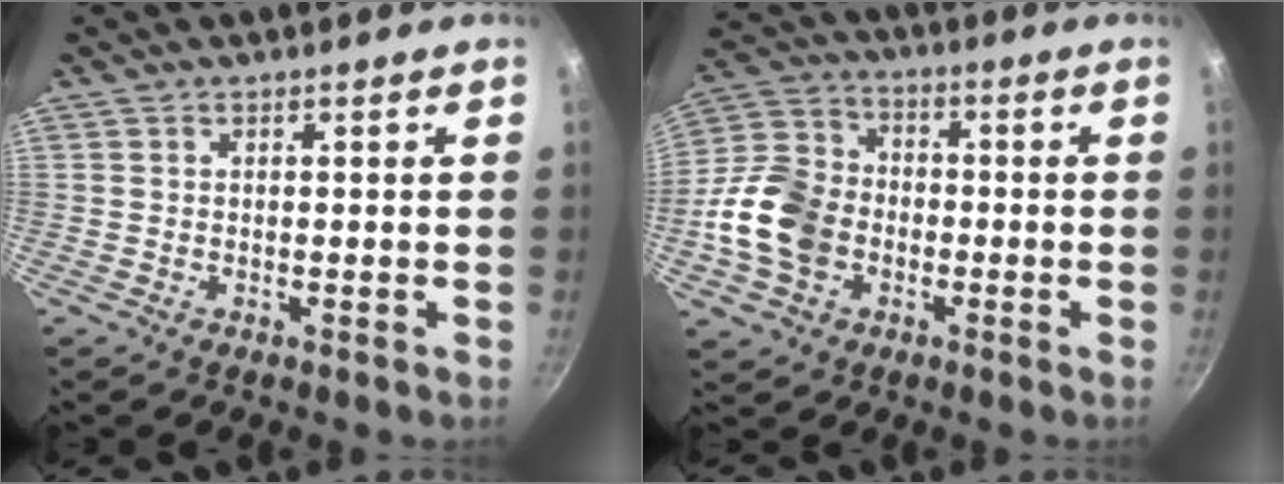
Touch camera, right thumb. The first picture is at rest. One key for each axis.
{"total": 14.6, "fx": -3.5, "fy": 11.2, "fz": 8.6, "tx": -0.151, "ty": 0.028, "tz": -0.080}